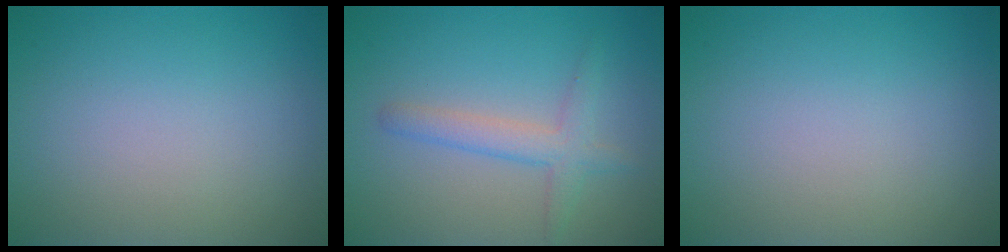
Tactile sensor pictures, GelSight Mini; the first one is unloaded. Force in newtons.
{"total": 2.7, "press": 2.7, "slide": 0.2}
{"total": 0.0}